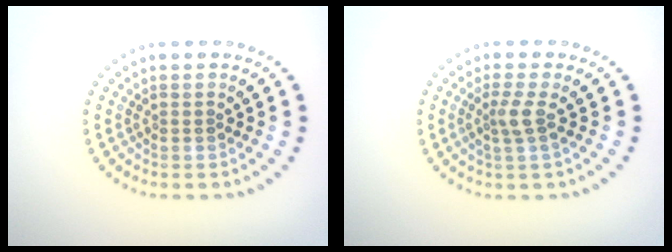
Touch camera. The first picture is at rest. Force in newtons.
{"total": 1.9, "press": 1.4, "slide": 1.3}